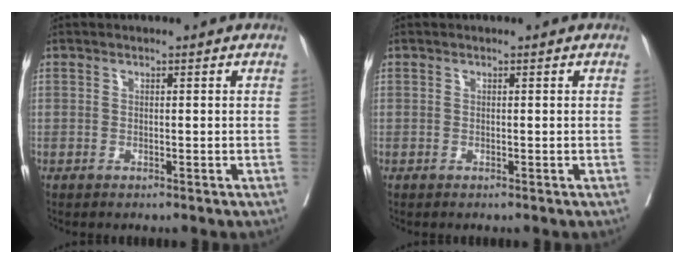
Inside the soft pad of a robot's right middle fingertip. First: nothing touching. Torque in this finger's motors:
{"motor_torque": [0.12, -0.09, 0.04, 0.00]}